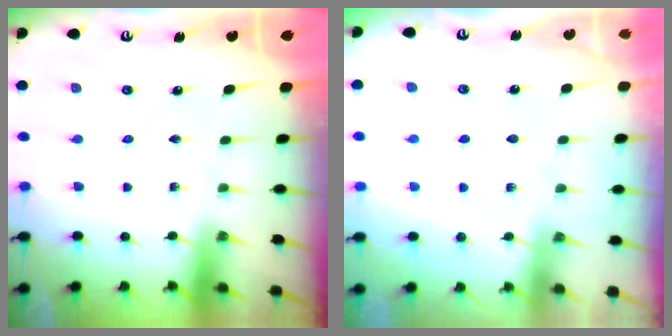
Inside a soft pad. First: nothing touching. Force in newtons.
{"total": 2.5, "press": 2.5, "slide": 0.4}